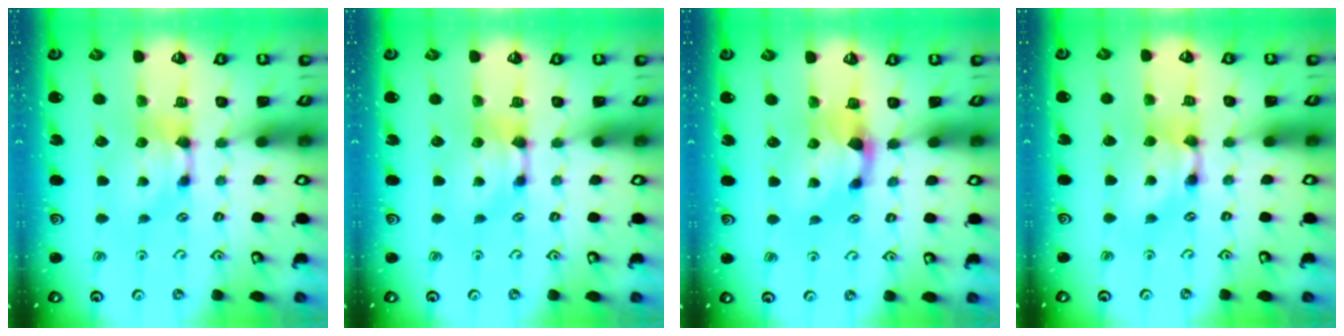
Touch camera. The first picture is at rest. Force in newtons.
{"total": 0.0}
{"total": 1.1, "press": 0.1, "slide": 1.1}
{"total": 1.6, "press": 1.5, "slide": 0.1}